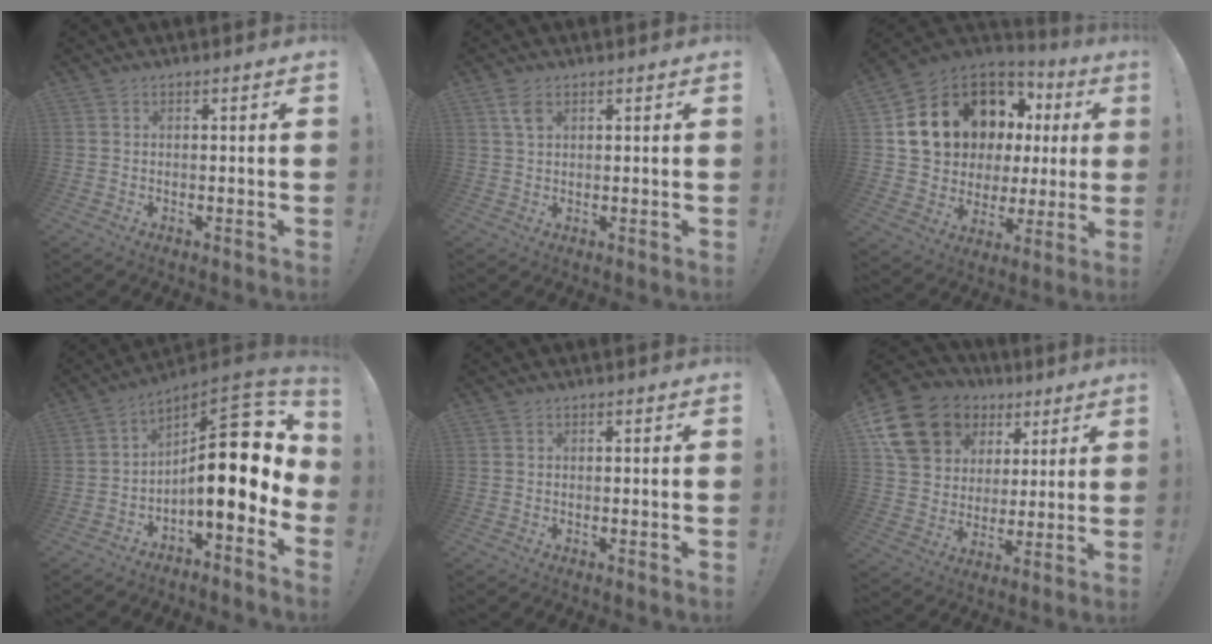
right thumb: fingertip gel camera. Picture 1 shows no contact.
{"total": 3.7, "force": [1.9, 1.8, 2.6], "torque": [-0.045, -0.001, 0.033]}
{"total": 17.4, "force": [8.0, 12.3, 9.3], "torque": [-0.151, -0.047, 0.176]}
{"total": 17.6, "force": [1.5, 6.9, 16.2], "torque": [-0.229, -0.017, 0.027]}
{"total": 0.0}
{"total": 17.1, "force": [9.0, 13.0, 6.5], "torque": [-0.113, -0.038, 0.194]}